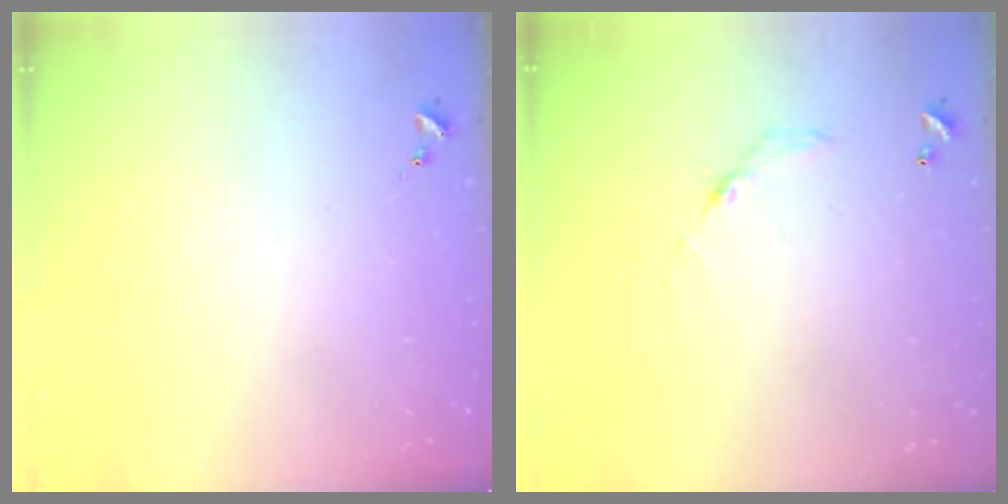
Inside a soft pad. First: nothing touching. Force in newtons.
{"total": 5.0, "press": 5.0, "slide": 0.3}